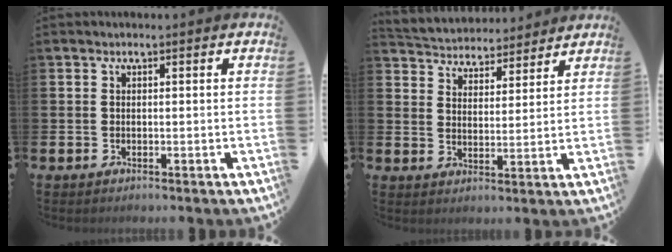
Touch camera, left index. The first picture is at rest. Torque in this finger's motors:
{"motor_torque": [1.02, -1.12, 0.47, 0.03]}